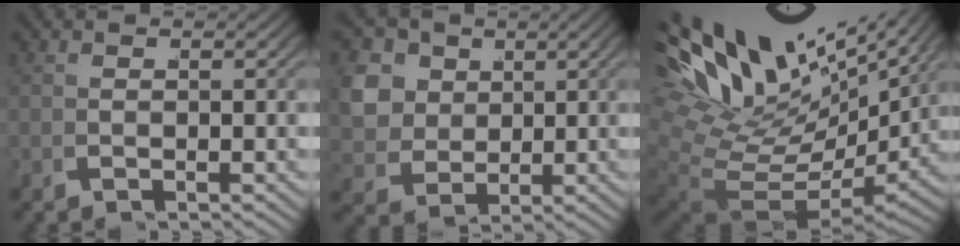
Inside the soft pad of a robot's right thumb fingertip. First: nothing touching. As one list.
[{"total": 8.5, "force": [2.3, 6.9, 4.3], "torque": [-0.109, -0.026, 0.052]}, {"total": 12.6, "force": [3.7, 7.5, 9.4], "torque": [-0.196, -0.048, 0.091]}]